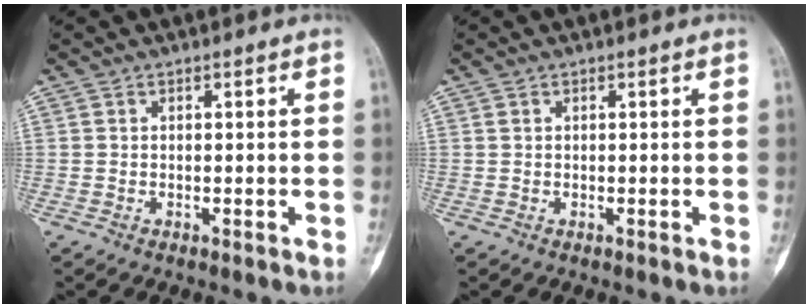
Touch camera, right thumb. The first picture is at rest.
{"total": 0.0}